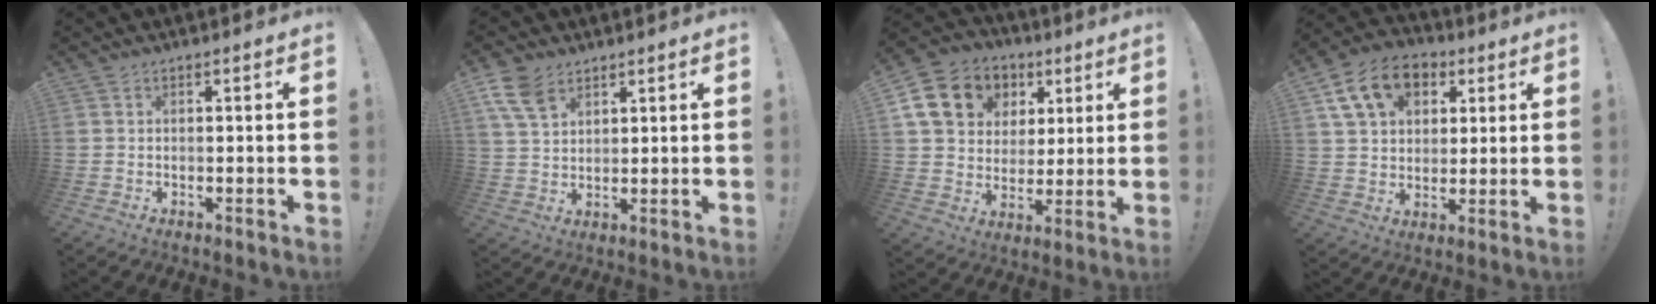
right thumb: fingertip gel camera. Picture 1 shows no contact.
{"total": 8.3, "force": [5.1, 5.0, 4.3], "torque": [-0.091, -0.016, 0.102]}
{"total": 15.8, "force": [6.1, 12.9, 6.9], "torque": [-0.096, -0.020, 0.133]}
{"total": 14.7, "force": [6.4, 10.6, 7.9], "torque": [-0.125, -0.018, 0.125]}